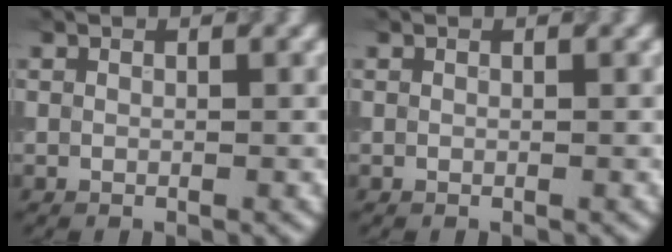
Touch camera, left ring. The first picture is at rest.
{"total": 0.0}